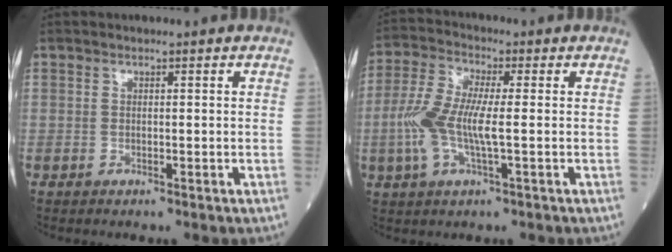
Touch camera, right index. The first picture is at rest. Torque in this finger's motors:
{"motor_torque": [0.41, -0.15, 0.19, 0.15]}